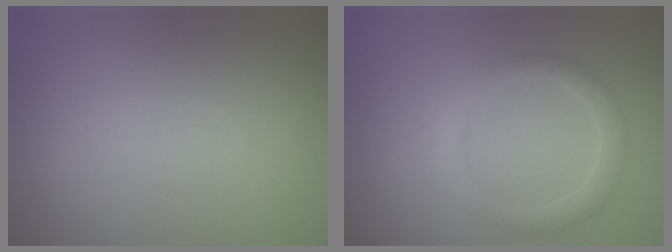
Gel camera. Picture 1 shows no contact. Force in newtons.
{"total": 2.0, "press": 2.0, "slide": 0.1}